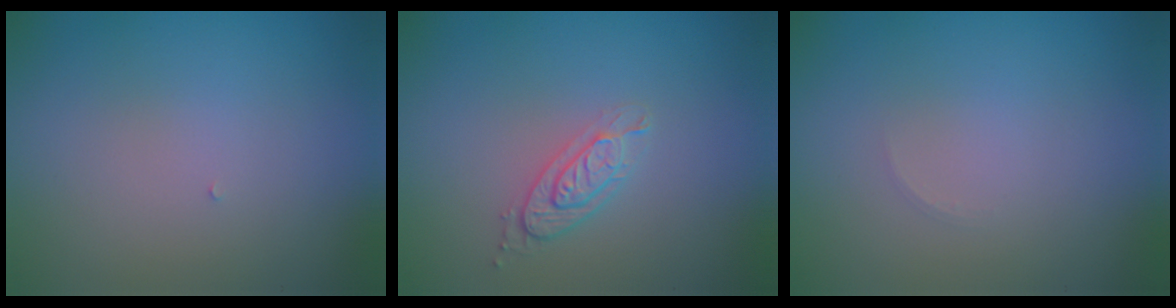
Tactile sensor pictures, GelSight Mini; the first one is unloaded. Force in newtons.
{"total": 2.1, "press": 2.0, "slide": 0.7}
{"total": 0.6, "press": 0.6, "slide": 0.1}